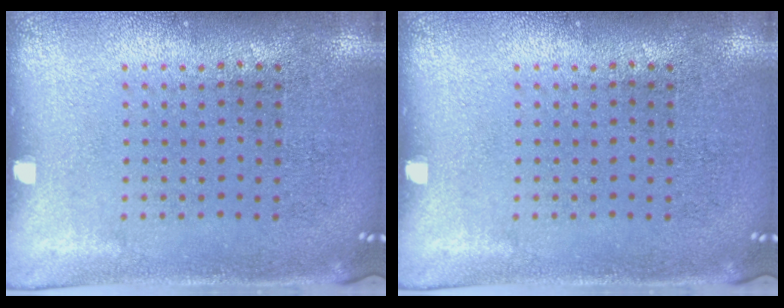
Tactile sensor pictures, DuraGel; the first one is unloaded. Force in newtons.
{"total": 0.0}